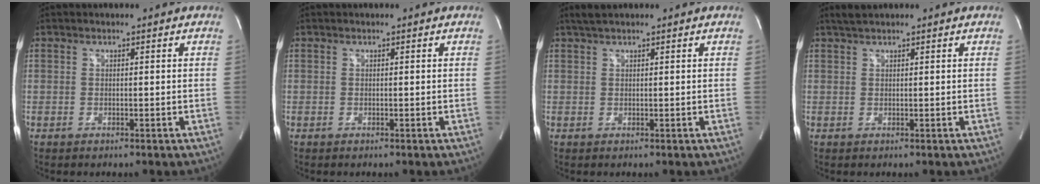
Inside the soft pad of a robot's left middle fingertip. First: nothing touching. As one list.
[{"total": 0.0}, {"total": 2.2, "force": [1.8, 0.3, 1.2], "torque": [-0.026, 0.018, 0.035]}, {"total": 1.9, "force": [1.6, 0.3, 0.8], "torque": [-0.021, 0.015, 0.033]}]